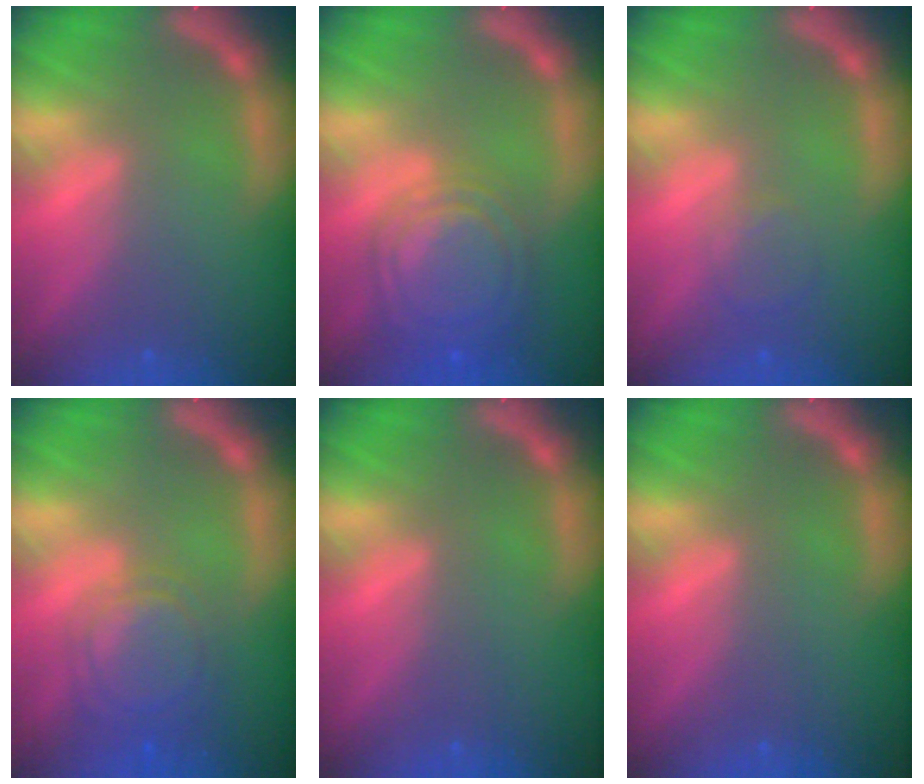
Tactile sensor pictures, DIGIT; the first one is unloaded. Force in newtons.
{"total": 8.5}
{"total": 2.0}
{"total": 5.6}
{"total": 0.0}
{"total": 0.0}